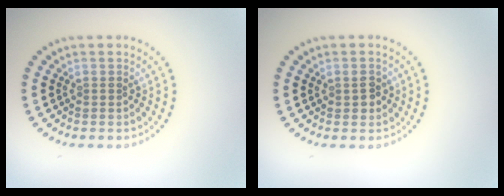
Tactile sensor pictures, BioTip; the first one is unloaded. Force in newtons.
{"total": 1.5, "press": 1.5, "slide": 0.3}